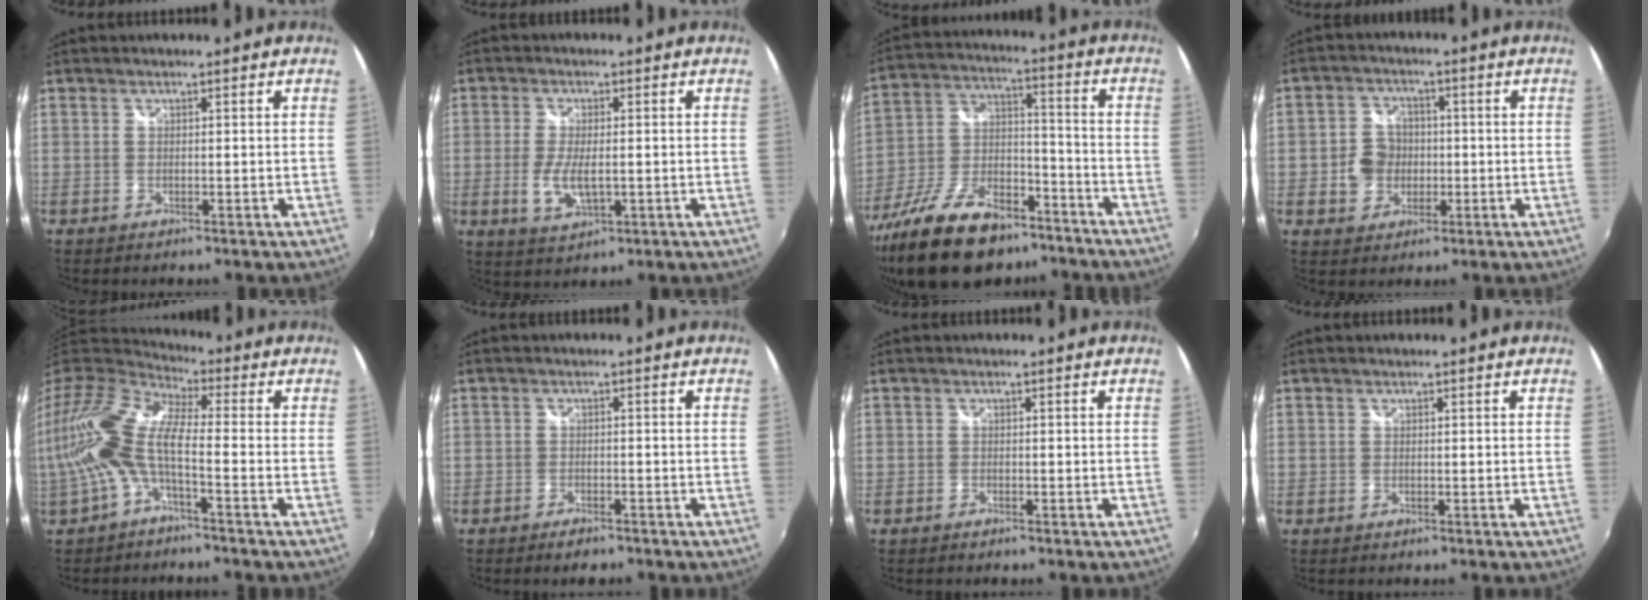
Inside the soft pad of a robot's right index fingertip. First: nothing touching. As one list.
[{"total": 6.2, "force": [-1.1, 2.4, 5.6], "torque": [-0.116, -0.011, -0.019]}, {"total": 22.0, "force": [-15.7, 9.8, 11.9], "torque": [-0.243, -0.008, -0.256]}, {"total": 6.3, "force": [-0.9, 5.8, 2.3], "torque": [-0.047, 0.010, -0.015]}, {"total": 15.0, "force": [-2.8, 5.3, 13.7], "torque": [-0.280, 0.000, -0.063]}, {"total": 3.0, "force": [-2.6, 1.0, 1.1], "torque": [-0.032, -0.006, -0.045]}, {"total": 0.8, "force": [-0.8, 0.2, 0.0], "torque": [-0.005, -0.002, -0.017]}, {"total": 0.0}]